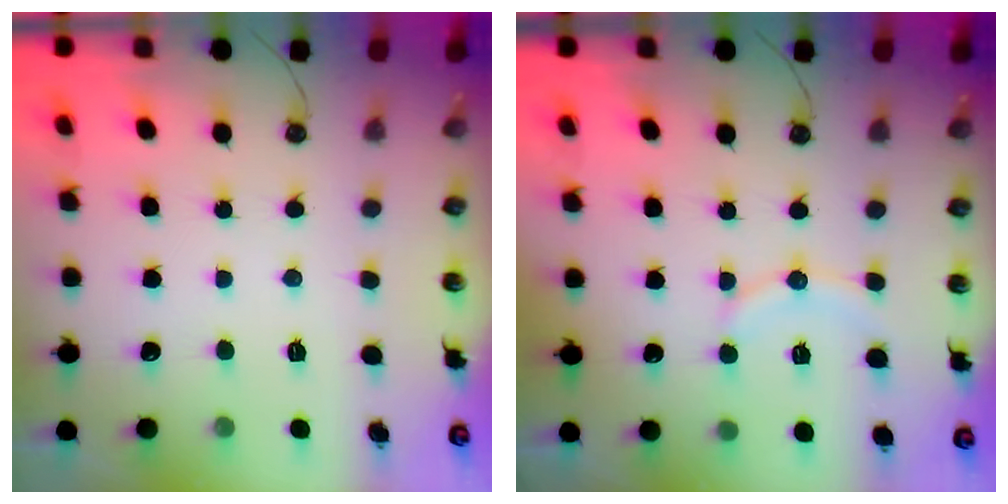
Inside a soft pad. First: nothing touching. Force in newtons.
{"total": 8.1, "press": 7.8, "slide": 2.2}